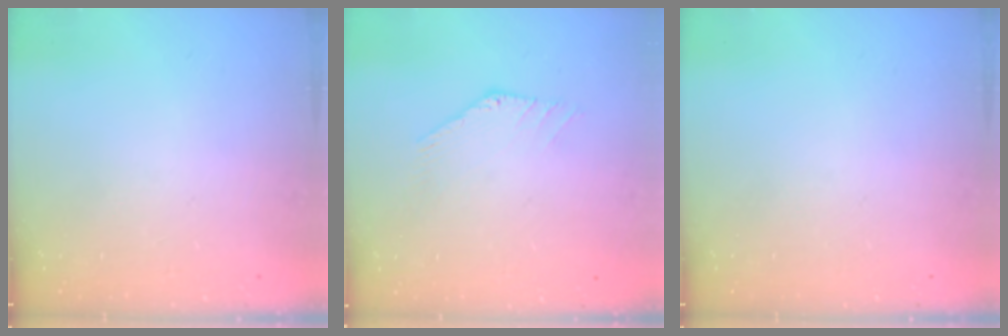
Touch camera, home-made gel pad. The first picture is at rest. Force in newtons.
{"total": 0.0}
{"total": 0.0}